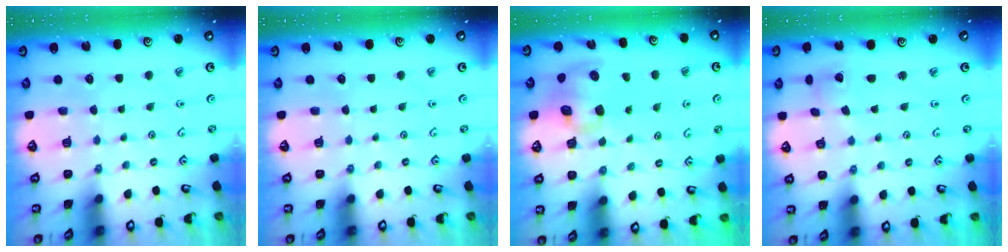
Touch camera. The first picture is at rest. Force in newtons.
{"total": 0.0}
{"total": 10.3, "press": 10.2, "slide": 1.5}
{"total": 2.7, "press": 2.7, "slide": 0.2}